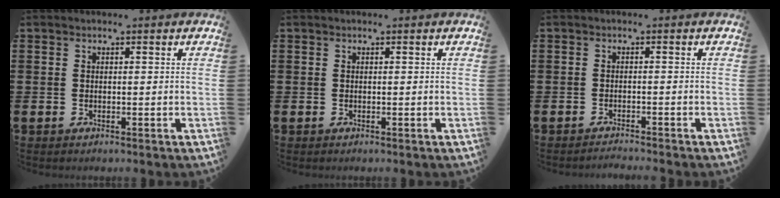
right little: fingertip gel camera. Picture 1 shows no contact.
{"total": 0.0}
{"total": 1.1, "force": [-1.1, -0.2, 0.0], "torque": [0.000, 0.001, -0.022]}